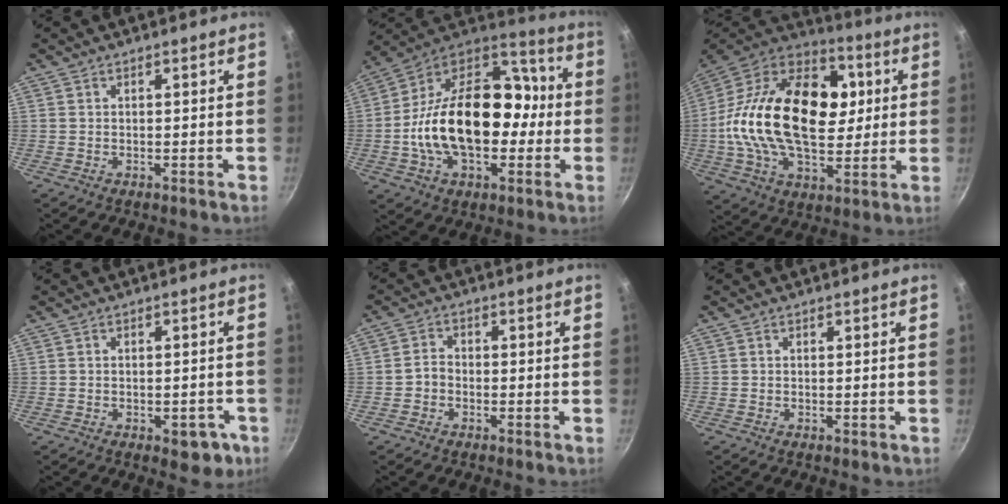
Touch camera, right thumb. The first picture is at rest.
{"total": 26.2, "force": [-2.7, 16.9, 19.8], "torque": [-0.314, 0.063, -0.056]}
{"total": 30.7, "force": [2.8, 19.1, 23.9], "torque": [-0.402, 0.026, 0.033]}
{"total": 5.5, "force": [-2.3, 3.2, 3.9], "torque": [-0.023, 0.015, -0.020]}
{"total": 2.7, "force": [-1.0, 2.2, 1.3], "torque": [-0.016, 0.019, -0.024]}
{"total": 0.0}